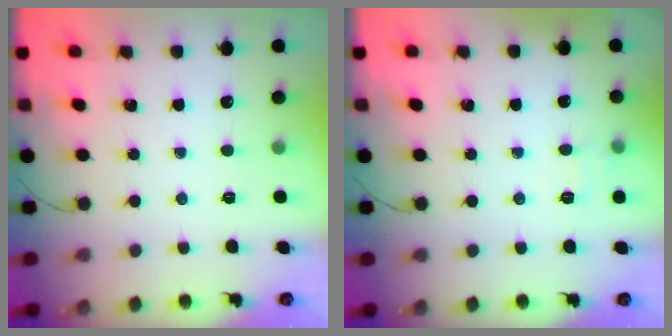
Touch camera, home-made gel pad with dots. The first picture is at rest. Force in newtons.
{"total": 6.9, "press": 6.7, "slide": 1.6}